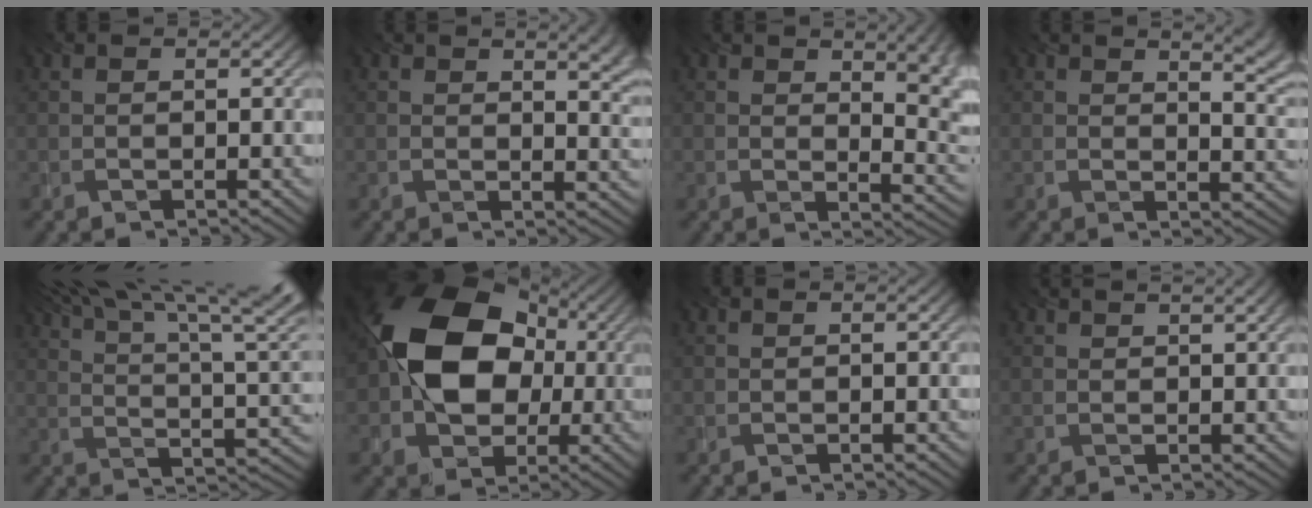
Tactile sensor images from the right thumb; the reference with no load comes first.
{"total": 5.5, "force": [2.8, 2.9, 3.7], "torque": [-0.044, -0.012, 0.051]}
{"total": 8.4, "force": [3.0, 4.6, 6.4], "torque": [-0.072, -0.021, 0.062]}
{"total": 5.6, "force": [3.7, 2.2, 3.7], "torque": [-0.048, -0.007, 0.058]}
{"total": 18.3, "force": [12.3, 5.1, 12.6], "torque": [-0.188, 0.022, 0.172]}
{"total": 15.4, "force": [0.8, 11.5, 10.2], "torque": [-0.162, 0.015, 0.006]}
{"total": 0.0}
{"total": 1.6, "force": [1.5, 0.2, 0.6], "torque": [-0.016, 0.000, 0.028]}